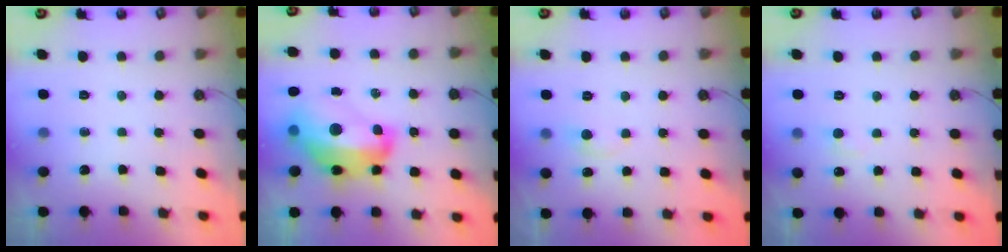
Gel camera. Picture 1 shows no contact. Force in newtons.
{"total": 14.1, "press": 14.0, "slide": 1.9}
{"total": 1.0, "press": 0.7, "slide": 0.8}
{"total": 2.0, "press": 1.9, "slide": 0.6}